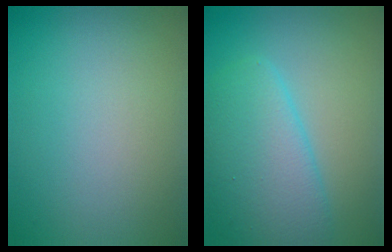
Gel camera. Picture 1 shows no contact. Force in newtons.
{"total": 5.7, "press": 5.7, "slide": 0.3}